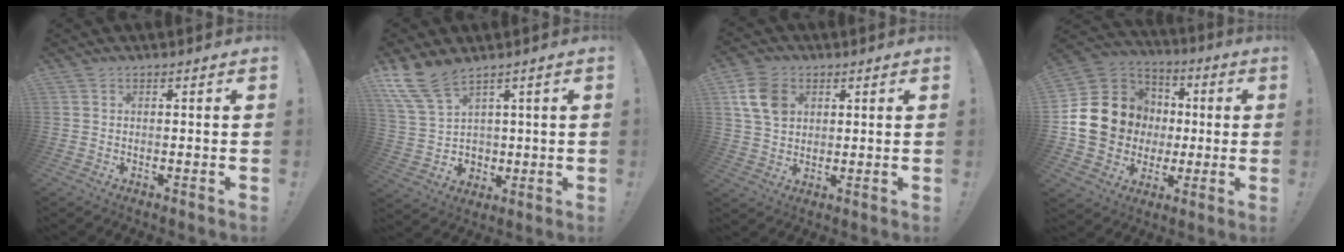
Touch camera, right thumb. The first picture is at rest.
{"total": 14.0, "force": [8.5, 8.5, 7.1], "torque": [-0.162, -0.038, 0.170]}
{"total": 11.2, "force": [4.0, 8.5, 6.1], "torque": [-0.102, -0.001, 0.082]}
{"total": 18.7, "force": [0.9, 17.1, 7.7], "torque": [-0.122, 0.009, 0.058]}